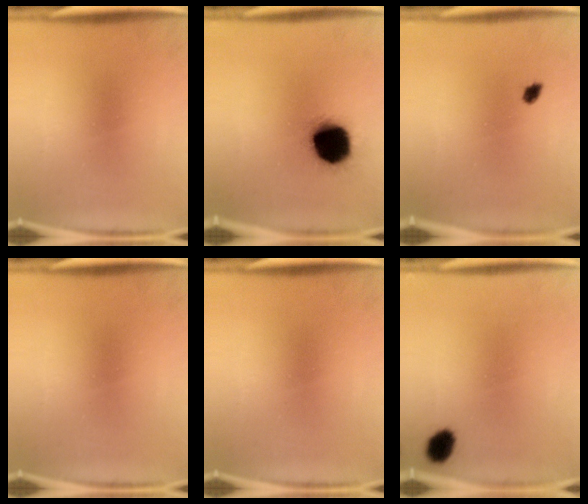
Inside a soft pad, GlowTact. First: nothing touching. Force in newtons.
{"total": 17.1}
{"total": 1.5}
{"total": 0.0}
{"total": 0.0}
{"total": 4.6}